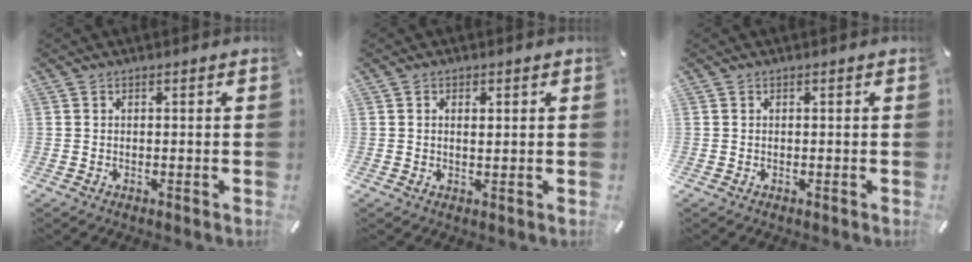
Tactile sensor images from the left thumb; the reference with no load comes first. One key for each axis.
{"total": 1.3, "fx": 0.4, "fy": 0.7, "fz": 1.0, "tx": -0.013, "ty": 0.000, "tz": 0.005}
{"total": 0.0}